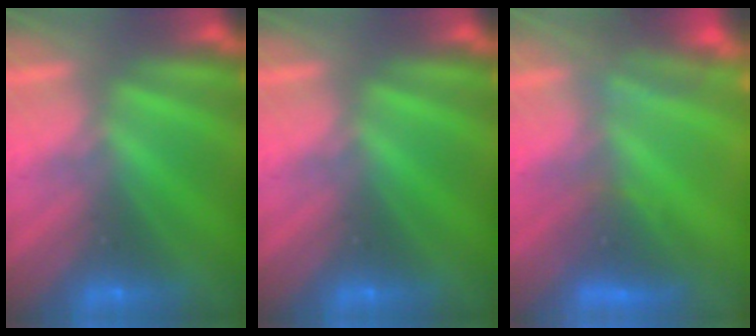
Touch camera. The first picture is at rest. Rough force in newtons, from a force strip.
{"total": 0.0}
{"total": 4.9}